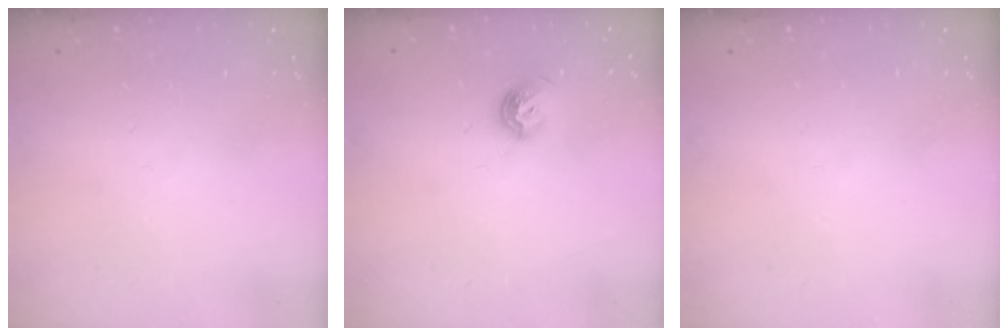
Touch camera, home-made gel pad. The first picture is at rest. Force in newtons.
{"total": 7.0, "press": 6.9, "slide": 0.7}
{"total": 0.0}